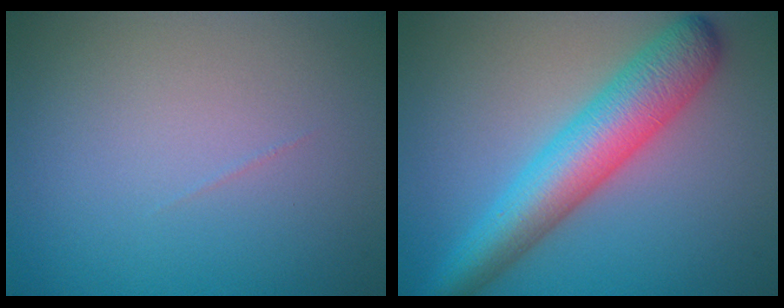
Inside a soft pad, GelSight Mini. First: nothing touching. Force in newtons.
{"total": 7.0, "press": 7.0, "slide": 0.2}